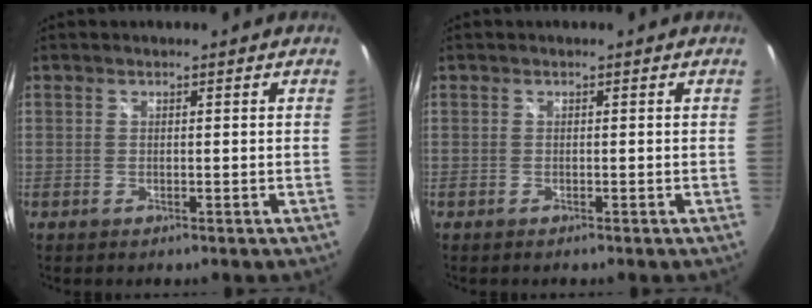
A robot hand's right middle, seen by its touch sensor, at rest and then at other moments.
{"total": 0.0}